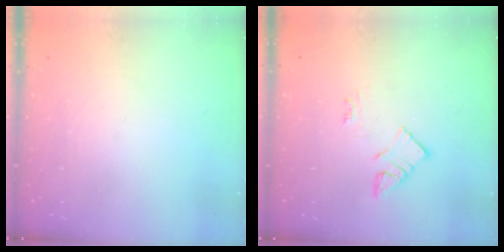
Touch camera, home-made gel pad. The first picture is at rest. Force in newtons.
{"total": 5.7, "press": 5.7, "slide": 0.2}